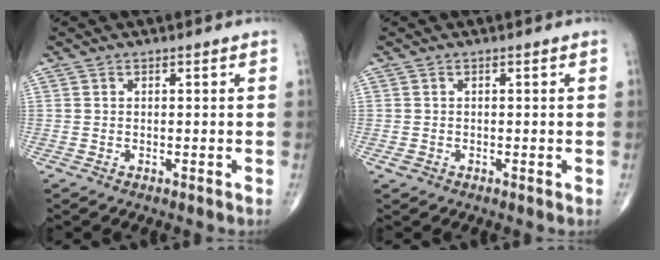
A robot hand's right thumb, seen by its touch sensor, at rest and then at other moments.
{"total": 1.0, "force": [-0.4, 0.8, 0.5], "torque": [-0.009, 0.000, -0.008]}